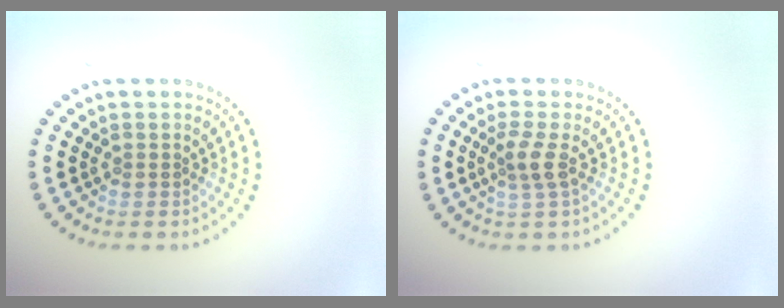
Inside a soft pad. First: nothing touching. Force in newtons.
{"total": 2.0, "press": 1.6, "slide": 1.3}